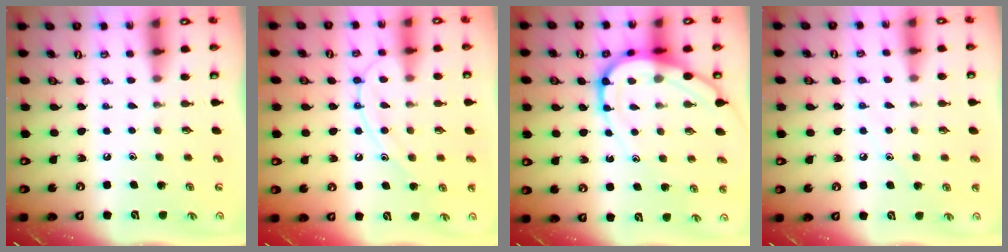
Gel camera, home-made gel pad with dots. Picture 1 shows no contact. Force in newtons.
{"total": 13.2, "press": 13.2, "slide": 1.2}
{"total": 12.5, "press": 12.4, "slide": 1.3}
{"total": 5.1, "press": 5.1, "slide": 0.5}